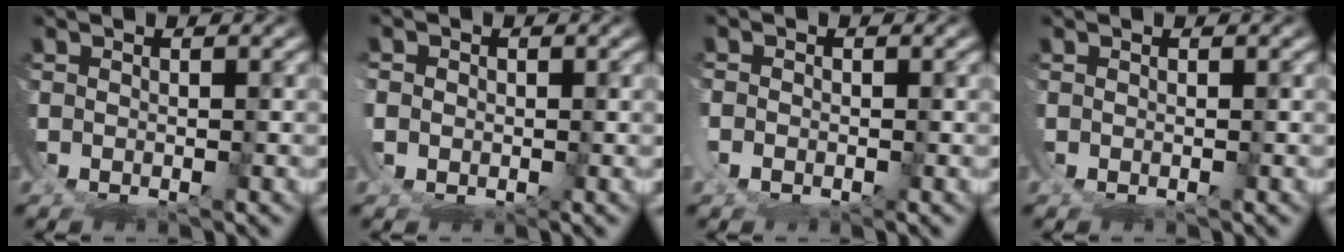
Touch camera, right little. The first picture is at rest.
{"total": 2.7, "force": [-0.4, 2.3, 1.2], "torque": [-0.040, -0.009, -0.008]}
{"total": 1.7, "force": [-1.2, 1.0, 0.5], "torque": [-0.021, -0.014, -0.019]}
{"total": 0.6, "force": [0.3, 0.4, 0.4], "torque": [-0.010, 0.001, 0.005]}